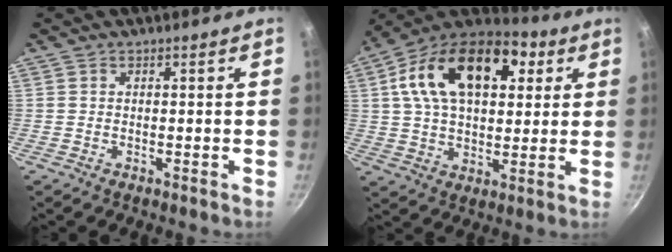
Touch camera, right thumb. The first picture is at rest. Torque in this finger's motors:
{"motor_torque": [0.74, 4.27, 2.04, 0.58, 0.21]}